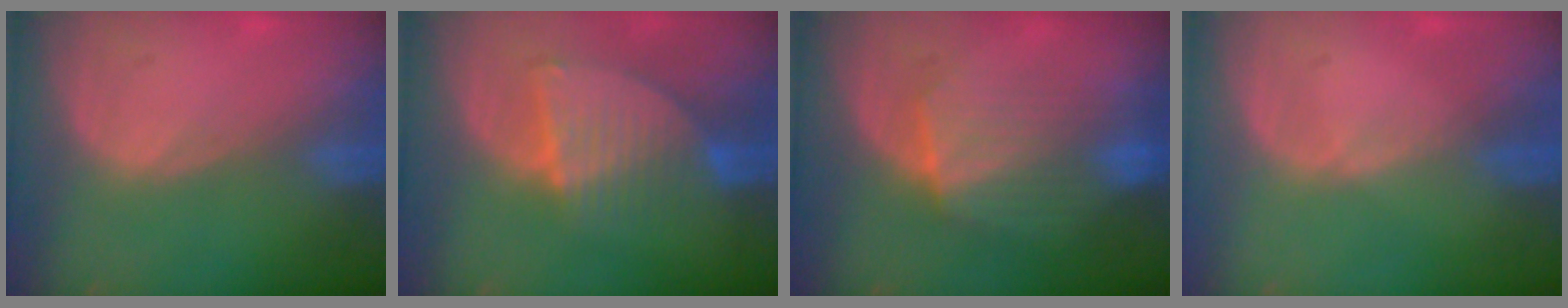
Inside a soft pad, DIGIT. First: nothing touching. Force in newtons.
{"total": 7.2, "press": 6.8, "slide": 2.3}
{"total": 7.3, "press": 7.2, "slide": 0.7}
{"total": 0.6, "press": 0.5, "slide": 0.2}